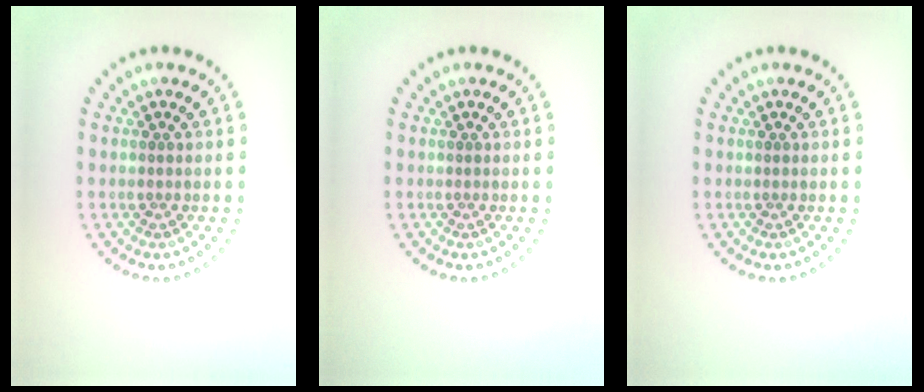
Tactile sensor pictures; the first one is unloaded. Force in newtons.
{"total": 0.0}
{"total": 0.0}